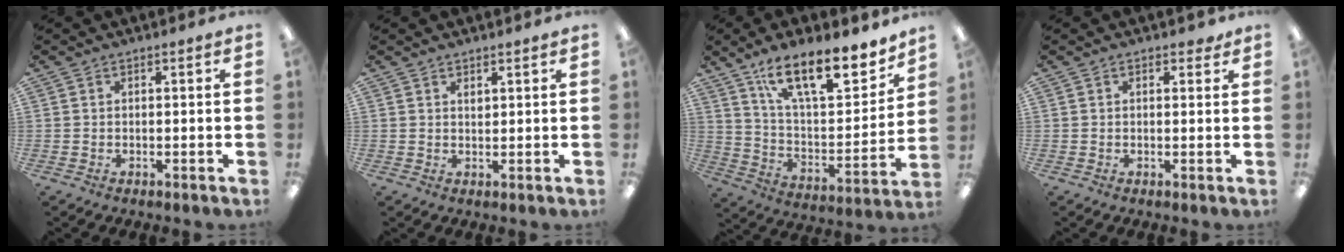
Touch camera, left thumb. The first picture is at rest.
{"total": 1.6, "force": [1.3, 0.6, 0.8], "torque": [-0.009, -0.004, 0.021]}
{"total": 19.1, "force": [13.0, 7.1, 12.0], "torque": [-0.185, -0.083, 0.220]}
{"total": 1.5, "force": [0.9, 0.8, 0.9], "torque": [-0.002, -0.003, 0.011]}